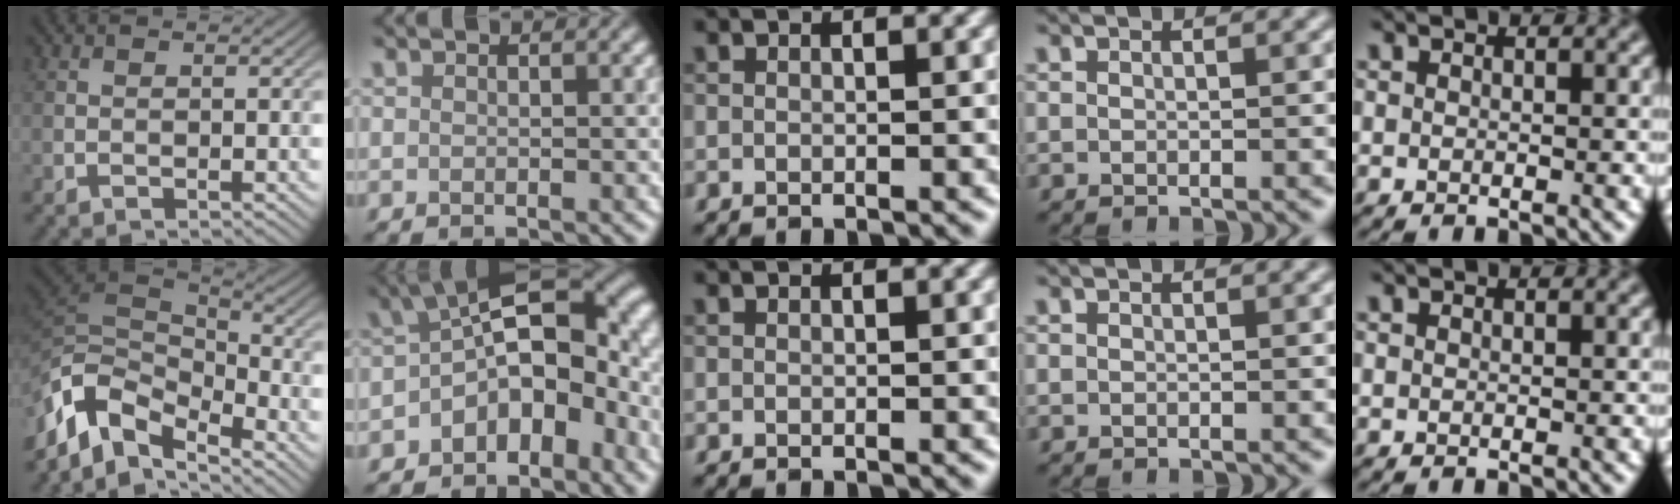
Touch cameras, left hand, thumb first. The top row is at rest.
{"thumb": {"total": 11.8, "force": [-6.1, 6.1, 8.1], "torque": [-0.179, -0.005, -0.121]}, "index": {"total": 9.7, "force": [-2.5, 5.6, 7.6], "torque": [-0.097, 0.006, -0.050]}}